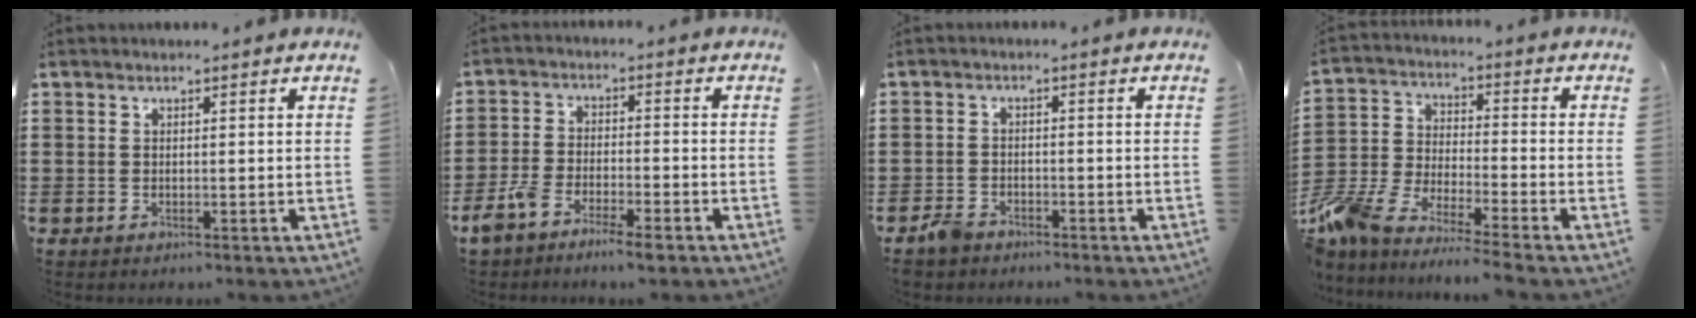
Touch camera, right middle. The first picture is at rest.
{"total": 5.0, "force": [-4.3, 1.0, 2.4], "torque": [-0.067, -0.004, -0.089]}
{"total": 2.7, "force": [-2.3, 1.2, 0.9], "torque": [-0.040, -0.003, -0.052]}
{"total": 7.3, "force": [-6.9, 0.5, 2.2], "torque": [-0.075, -0.011, -0.147]}